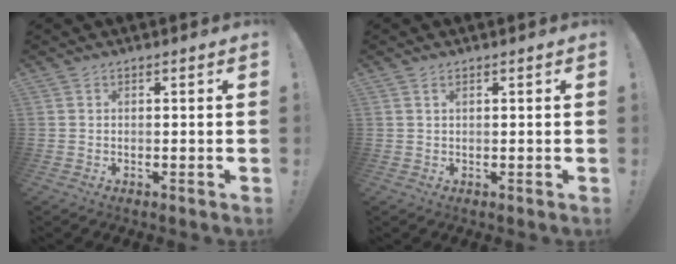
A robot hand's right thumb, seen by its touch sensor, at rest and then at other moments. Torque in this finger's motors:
{"motor_torque": [-0.12, 0.09, -0.04, -0.06, -0.04]}